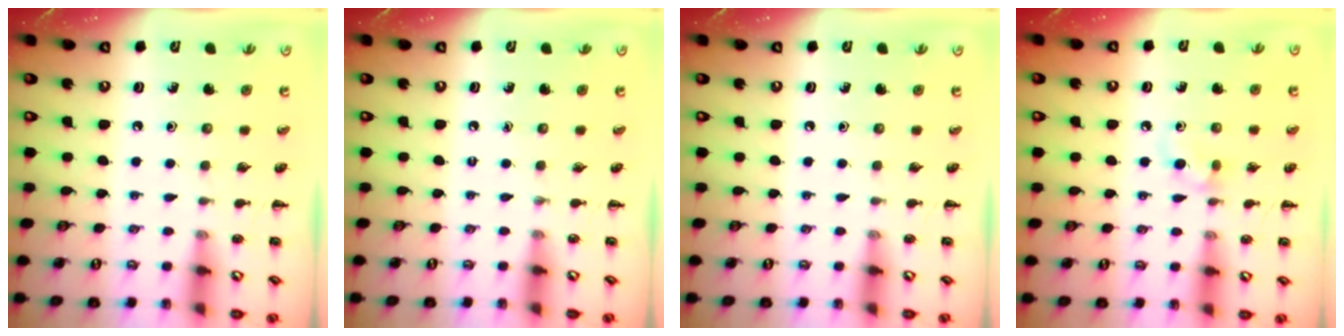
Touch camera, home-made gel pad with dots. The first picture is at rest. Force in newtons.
{"total": 0.0}
{"total": 0.0}
{"total": 4.5, "press": 4.2, "slide": 1.5}